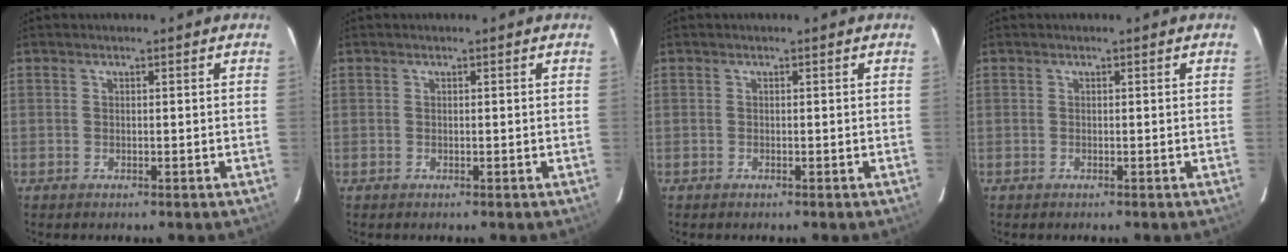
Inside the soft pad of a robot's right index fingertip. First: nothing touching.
{"total": 0.0}
{"total": 0.0}
{"total": 0.0}